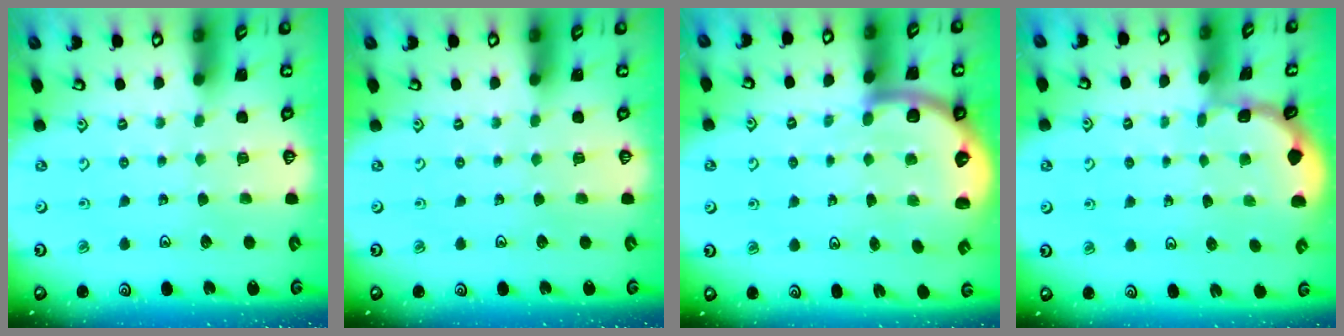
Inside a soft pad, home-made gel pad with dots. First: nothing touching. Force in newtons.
{"total": 0.0}
{"total": 5.4, "press": 5.0, "slide": 2.0}
{"total": 1.1, "press": 1.1, "slide": 0.1}